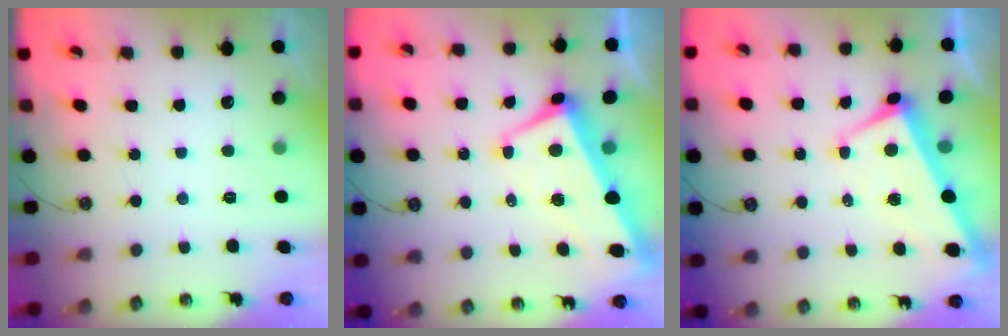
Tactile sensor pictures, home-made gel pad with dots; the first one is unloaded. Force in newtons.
{"total": 1.7, "press": 1.1, "slide": 1.3}
{"total": 1.6, "press": 1.2, "slide": 0.9}